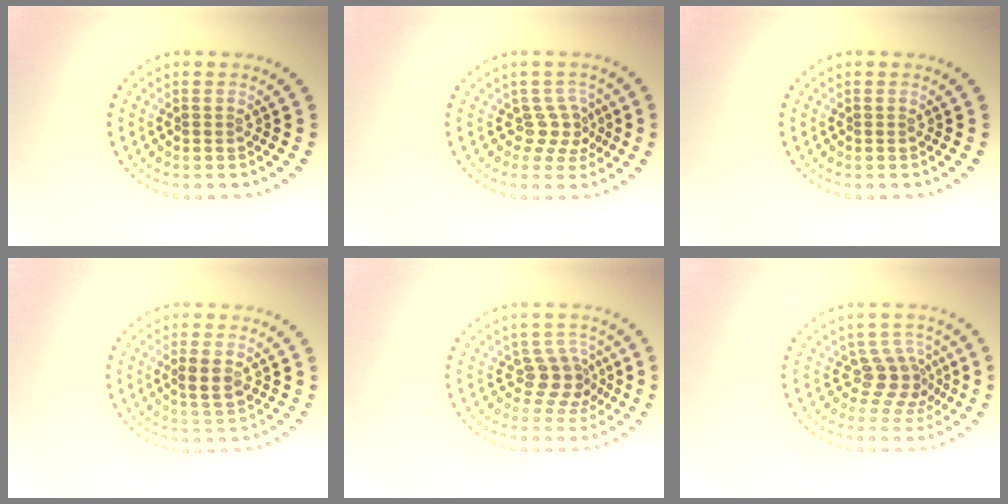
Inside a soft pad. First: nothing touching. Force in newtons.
{"total": 2.3, "press": 1.6, "slide": 1.7}
{"total": 0.0}
{"total": 2.6, "press": 2.5, "slide": 0.8}
{"total": 2.9, "press": 2.4, "slide": 1.7}
{"total": 3.1, "press": 2.4, "slide": 2.0}